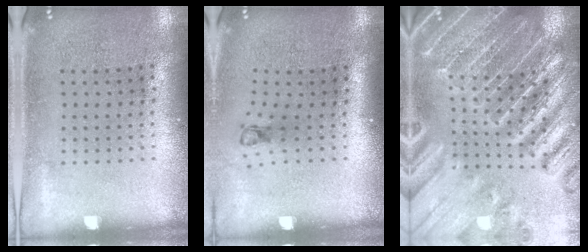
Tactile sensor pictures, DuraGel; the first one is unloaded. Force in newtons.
{"total": 0.7, "press": 0.3, "slide": 0.6}
{"total": 4.2, "press": 3.9, "slide": 1.4}